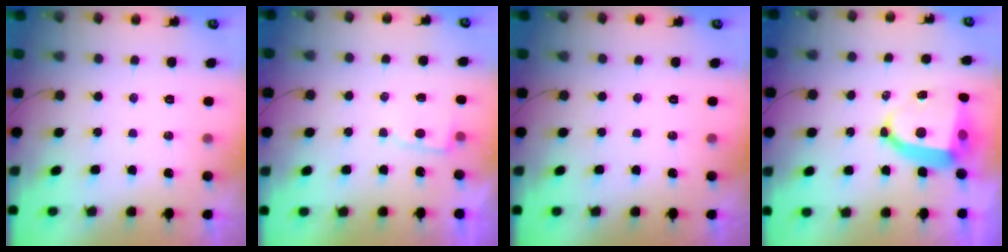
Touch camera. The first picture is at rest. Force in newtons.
{"total": 2.8, "press": 2.8, "slide": 0.4}
{"total": 0.0}
{"total": 9.0, "press": 8.9, "slide": 1.3}